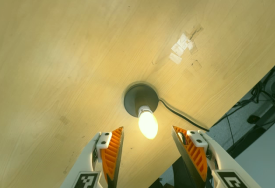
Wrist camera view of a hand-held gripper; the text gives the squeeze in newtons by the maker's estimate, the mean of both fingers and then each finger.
{"total": 0.0}